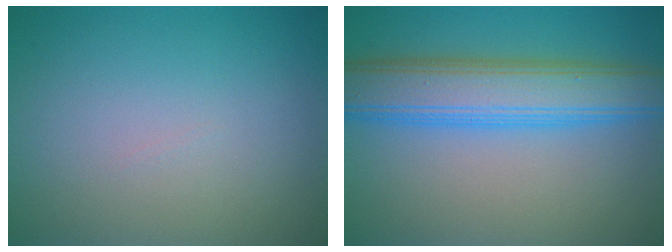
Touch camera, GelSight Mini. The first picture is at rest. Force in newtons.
{"total": 7.5, "press": 7.5, "slide": 0.1}